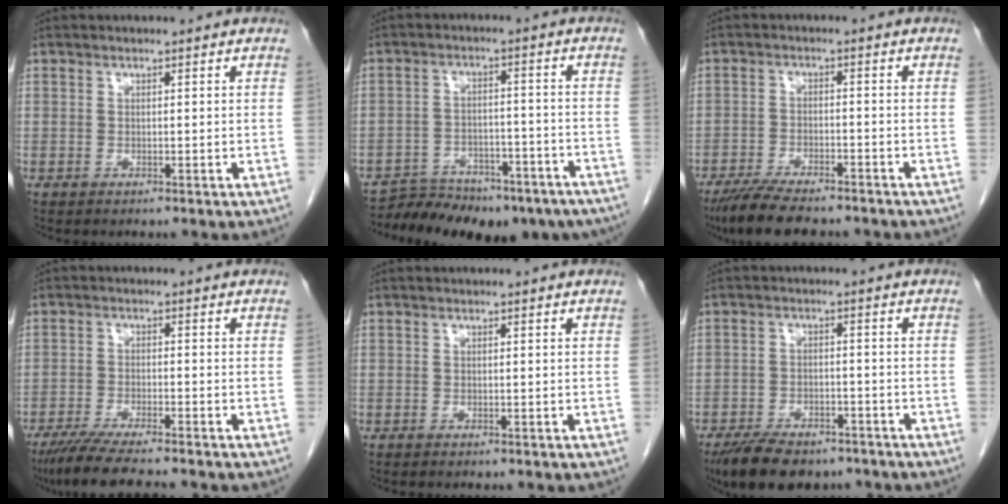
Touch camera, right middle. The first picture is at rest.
{"total": 15.5, "force": [-12.8, 6.6, 5.6], "torque": [-0.078, 0.023, -0.169]}
{"total": 9.9, "force": [-8.4, 2.0, 4.9], "torque": [-0.083, -0.021, -0.136]}
{"total": 9.0, "force": [-7.6, 0.2, 4.7], "torque": [-0.076, -0.026, -0.125]}
{"total": 0.5, "force": [-0.5, 0.1, 0.2], "torque": [-0.013, -0.003, -0.007]}
{"total": 11.0, "force": [-8.5, 4.5, 5.2], "torque": [-0.081, -0.007, -0.132]}